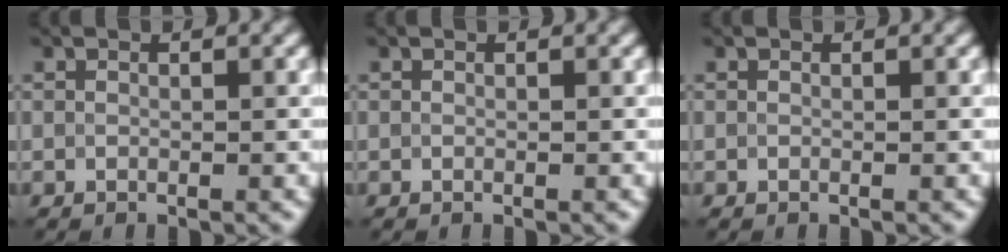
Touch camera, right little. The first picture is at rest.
{"total": 0.0}
{"total": 0.0}